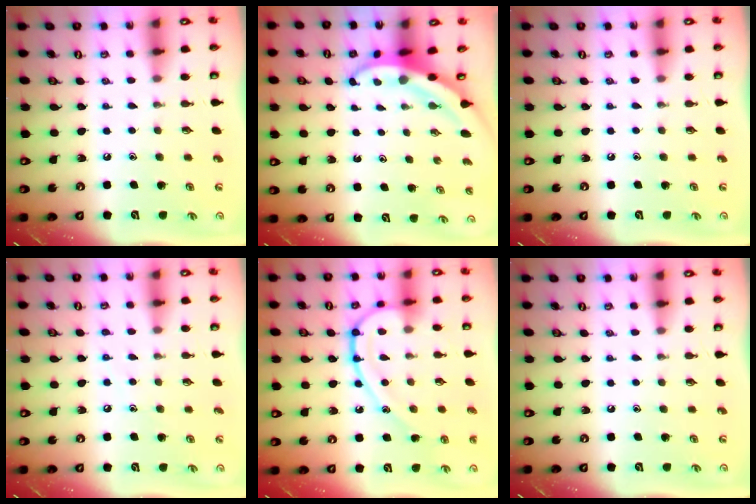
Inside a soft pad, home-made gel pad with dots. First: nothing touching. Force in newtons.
{"total": 3.9, "press": 3.9, "slide": 0.4}
{"total": 0.0}
{"total": 5.4, "press": 5.3, "slide": 0.8}
{"total": 13.7, "press": 13.7, "slide": 0.0}
{"total": 0.0}